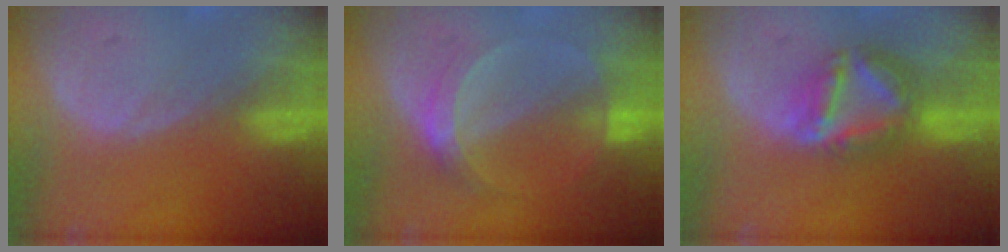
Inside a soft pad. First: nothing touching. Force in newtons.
{"total": 5.0, "press": 4.6, "slide": 2.0}
{"total": 7.6, "press": 6.7, "slide": 3.6}